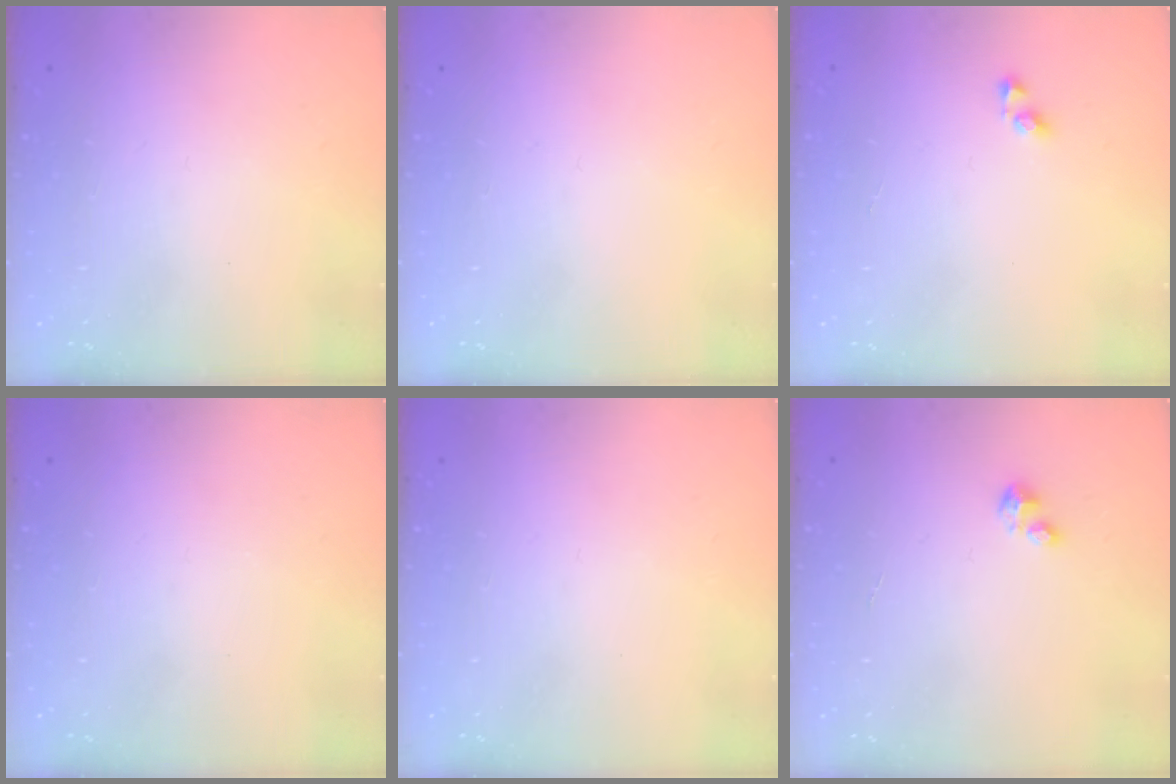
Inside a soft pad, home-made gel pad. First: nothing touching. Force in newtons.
{"total": 0.0}
{"total": 2.9, "press": 2.9, "slide": 0.2}
{"total": 0.0}
{"total": 0.0}
{"total": 2.0, "press": 2.0, "slide": 0.2}